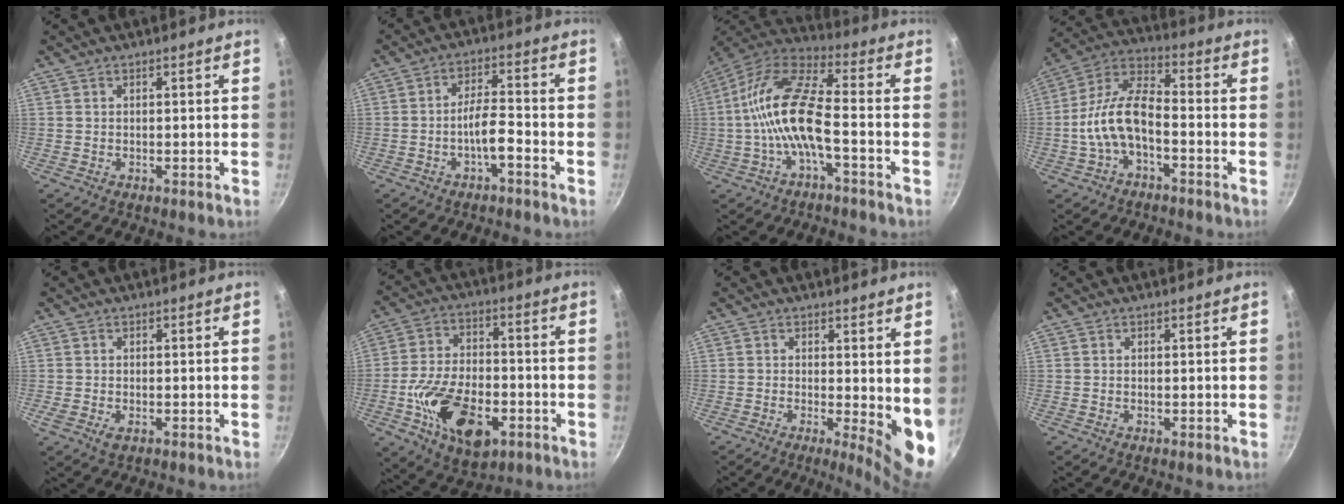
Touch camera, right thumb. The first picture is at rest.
{"total": 5.5, "force": [-2.8, 1.6, 4.5], "torque": [-0.077, 0.032, -0.048]}
{"total": 14.7, "force": [-3.0, 5.1, 13.4], "torque": [-0.270, 0.042, -0.072]}
{"total": 11.6, "force": [-3.6, 5.7, 9.4], "torque": [-0.175, 0.047, -0.081]}
{"total": 2.0, "force": [-0.6, 1.2, 1.5], "torque": [-0.027, -0.004, -0.010]}
{"total": 17.4, "force": [-5.7, 10.2, 12.9], "torque": [-0.206, 0.024, -0.094]}
{"total": 8.0, "force": [0.1, 2.6, 7.6], "torque": [-0.092, -0.021, 0.003]}
{"total": 0.0}